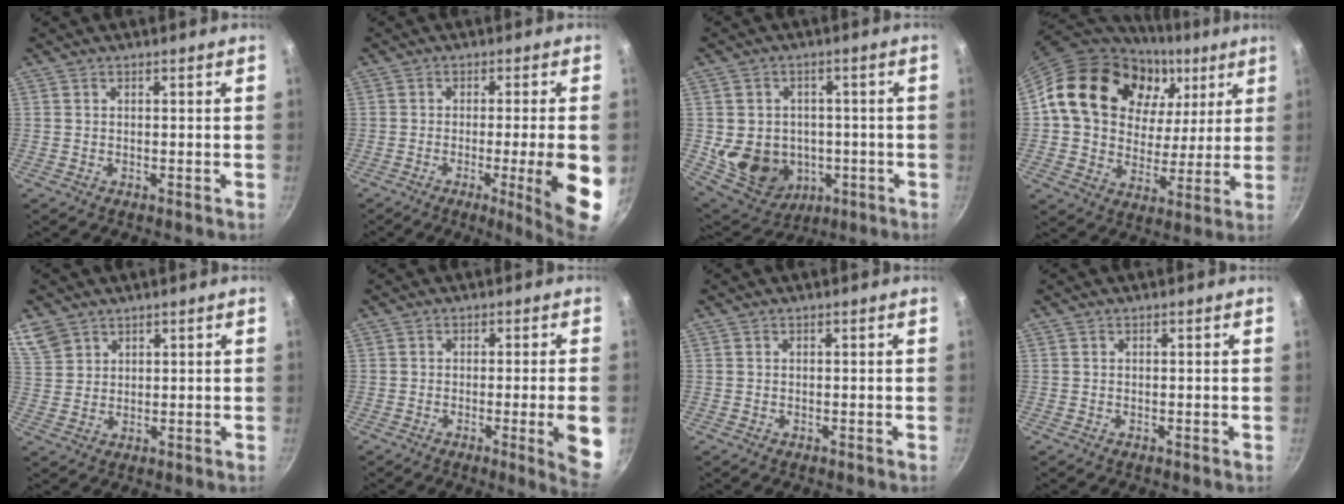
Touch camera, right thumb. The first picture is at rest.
{"total": 11.7, "force": [-2.7, 0.8, 11.4], "torque": [-0.148, 0.002, -0.032]}
{"total": 13.1, "force": [-2.0, 11.1, 6.7], "torque": [-0.094, 0.012, -0.010]}
{"total": 25.6, "force": [9.8, 18.9, 14.2], "torque": [-0.222, -0.002, 0.166]}
{"total": 6.2, "force": [4.3, 4.2, 1.7], "torque": [-0.017, -0.003, 0.093]}
{"total": 8.1, "force": [-1.9, 0.3, 7.8], "torque": [-0.089, 0.004, -0.023]}
{"total": 0.0}
{"total": 0.0}